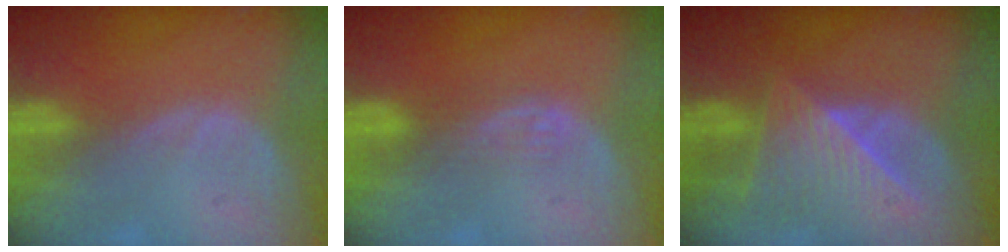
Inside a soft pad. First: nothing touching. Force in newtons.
{"total": 2.4, "press": 2.3, "slide": 0.4}
{"total": 8.3, "press": 7.6, "slide": 3.5}